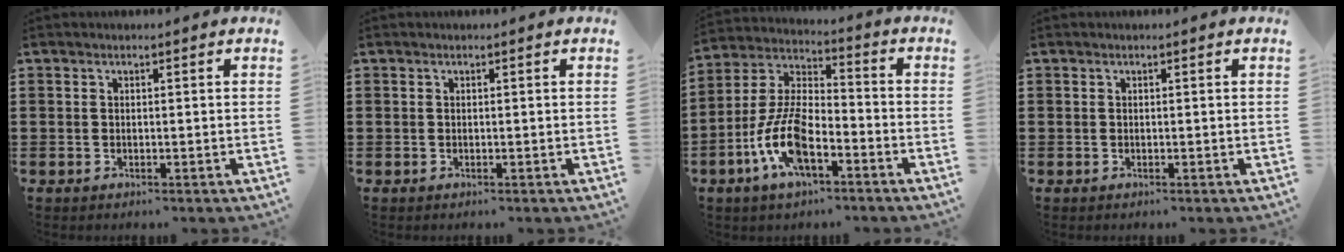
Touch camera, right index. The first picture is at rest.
{"total": 0.0}
{"total": 10.1, "force": [-4.4, 4.3, 8.0], "torque": [-0.195, -0.004, -0.089]}
{"total": 0.0}